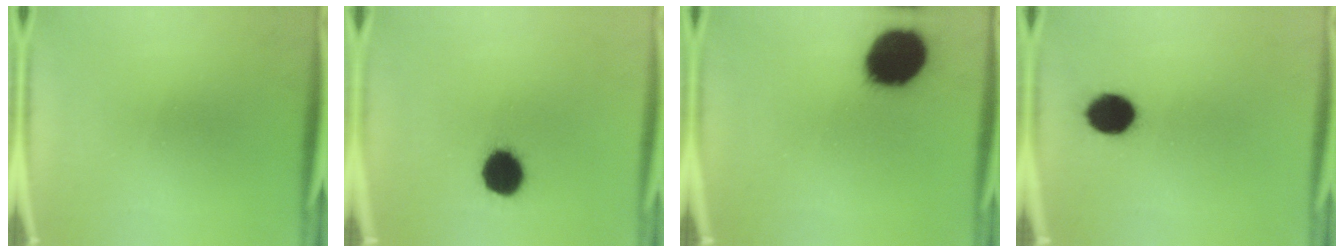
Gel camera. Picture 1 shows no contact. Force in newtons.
{"total": 10.5}
{"total": 19.7}
{"total": 9.4}